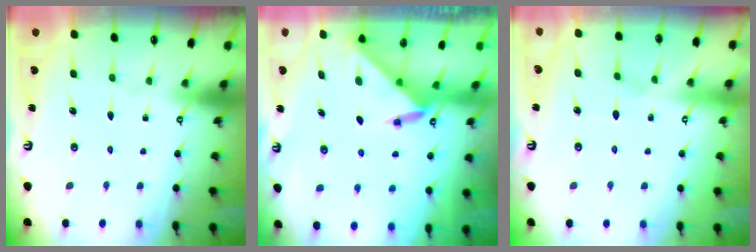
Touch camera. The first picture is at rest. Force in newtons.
{"total": 3.3, "press": 3.3, "slide": 0.2}
{"total": 2.5, "press": 2.4, "slide": 0.5}